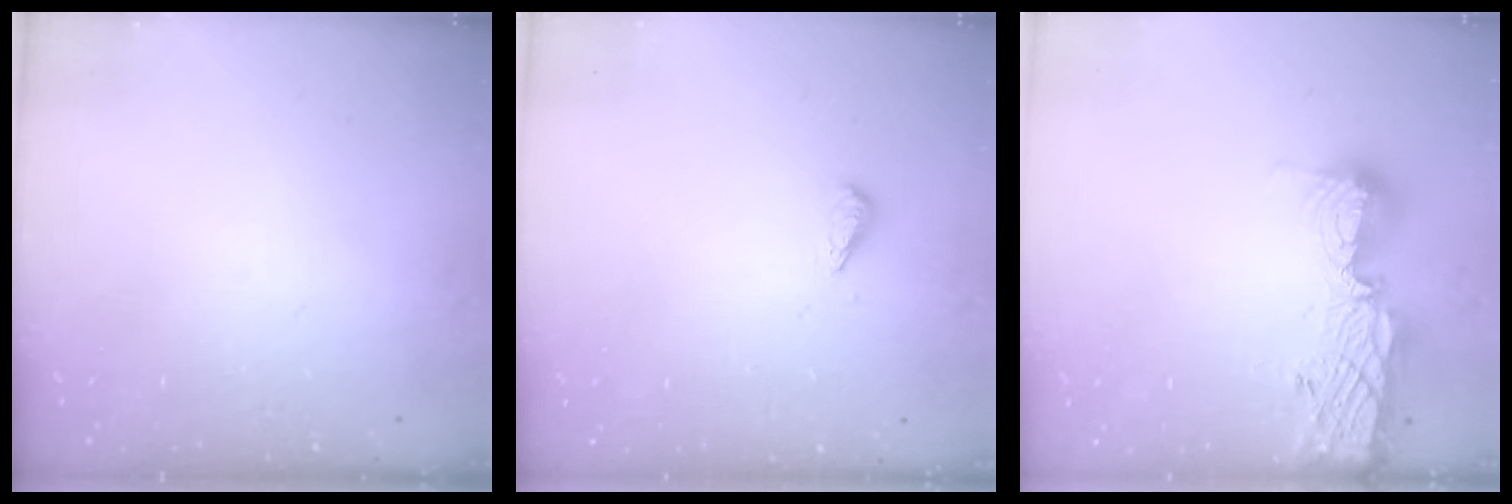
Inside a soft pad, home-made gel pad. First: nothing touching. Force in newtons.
{"total": 2.7, "press": 2.7, "slide": 0.6}
{"total": 13.6, "press": 13.5, "slide": 1.0}